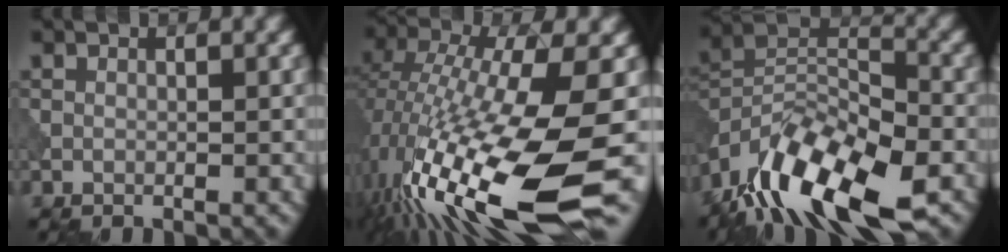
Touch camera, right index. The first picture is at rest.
{"total": 17.3, "force": [-5.2, 4.7, 15.9], "torque": [-0.313, -0.014, -0.089]}
{"total": 13.1, "force": [-8.8, 5.1, 8.3], "torque": [-0.154, 0.005, -0.173]}